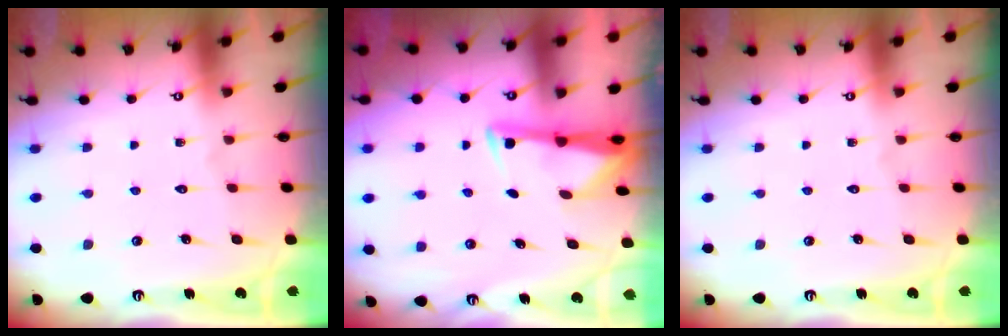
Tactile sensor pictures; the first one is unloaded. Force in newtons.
{"total": 3.1, "press": 3.1, "slide": 0.4}
{"total": 0.0}